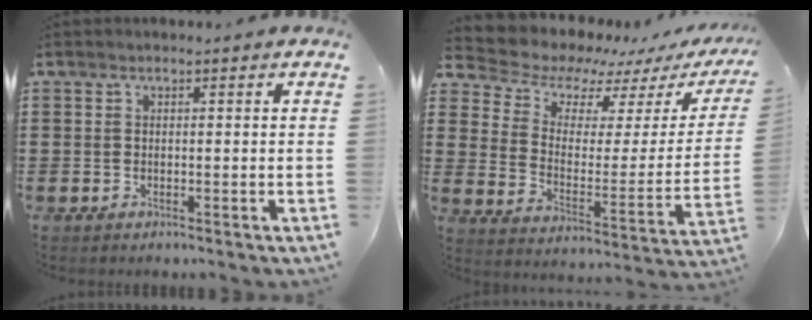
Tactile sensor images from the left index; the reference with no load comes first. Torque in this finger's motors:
{"motor_torque": [2.14, 0.00, 0.05, -0.04]}